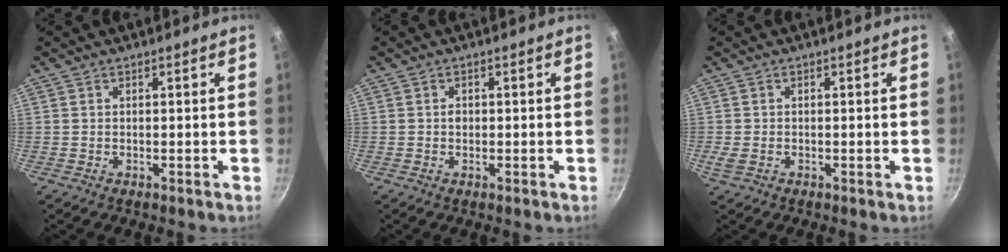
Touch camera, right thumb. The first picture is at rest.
{"total": 1.0, "force": [0.0, 0.9, 0.6], "torque": [-0.007, 0.001, 0.000]}
{"total": 1.8, "force": [-0.5, 1.1, 1.3], "torque": [-0.029, 0.000, -0.008]}